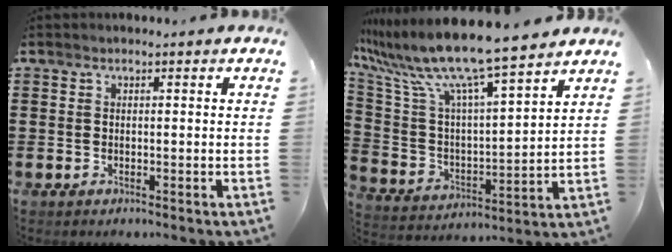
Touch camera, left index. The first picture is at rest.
{"total": 10.9, "force": [9.3, 0.1, 5.7], "torque": [-0.152, -0.070, 0.156]}